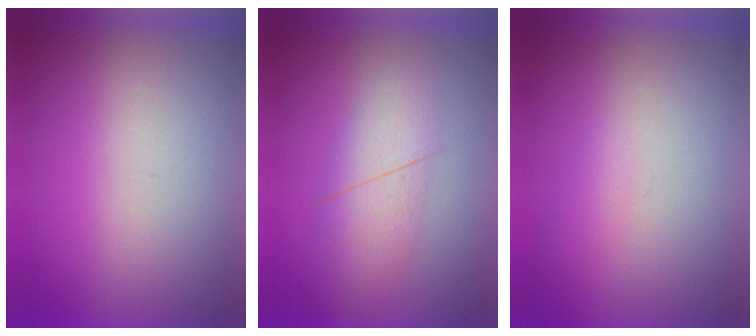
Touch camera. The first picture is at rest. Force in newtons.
{"total": 2.8}
{"total": 1.2}